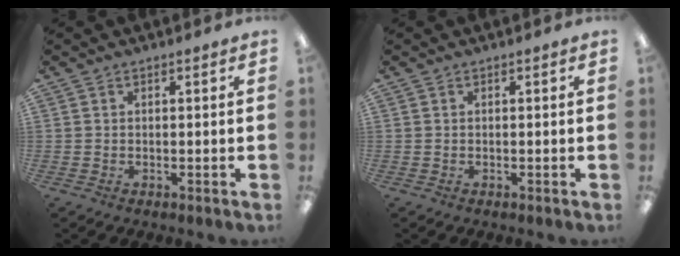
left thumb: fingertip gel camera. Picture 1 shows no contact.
{"total": 0.0}